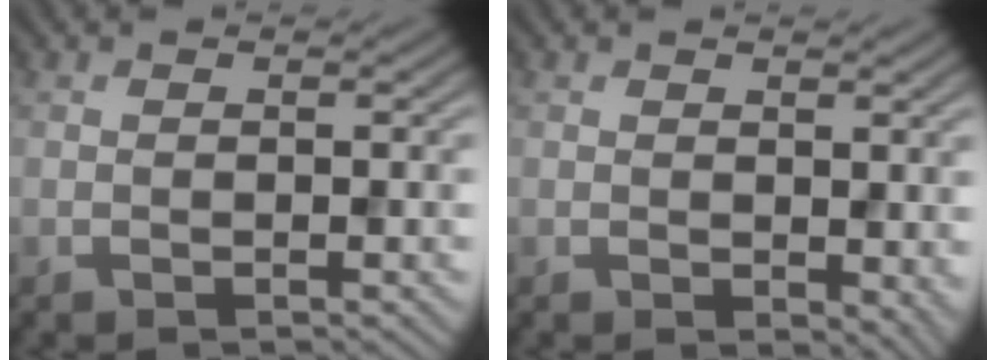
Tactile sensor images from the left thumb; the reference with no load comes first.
{"total": 2.7, "force": [0.2, 1.8, 2.0], "torque": [-0.028, -0.009, 0.009]}